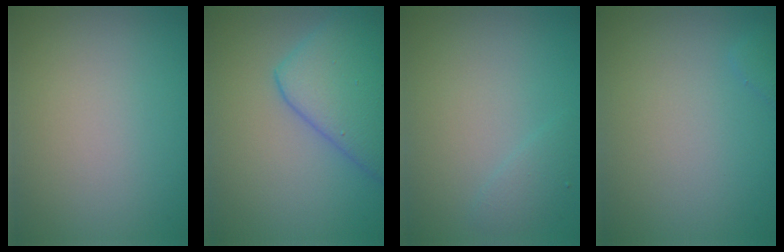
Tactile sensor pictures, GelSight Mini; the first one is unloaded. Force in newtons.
{"total": 7.4, "press": 7.4, "slide": 0.4}
{"total": 1.2, "press": 1.2, "slide": 0.1}
{"total": 0.7, "press": 0.7, "slide": 0.0}